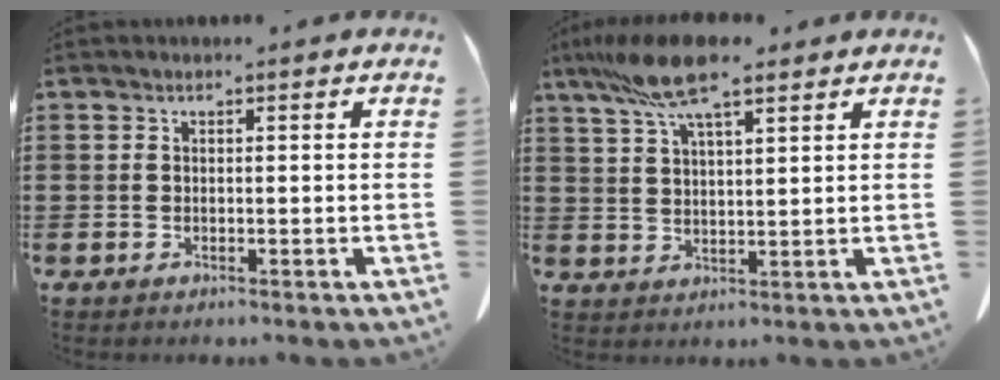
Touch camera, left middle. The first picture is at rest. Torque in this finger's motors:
{"motor_torque": [0.53, 0.39, 0.33, 0.16]}